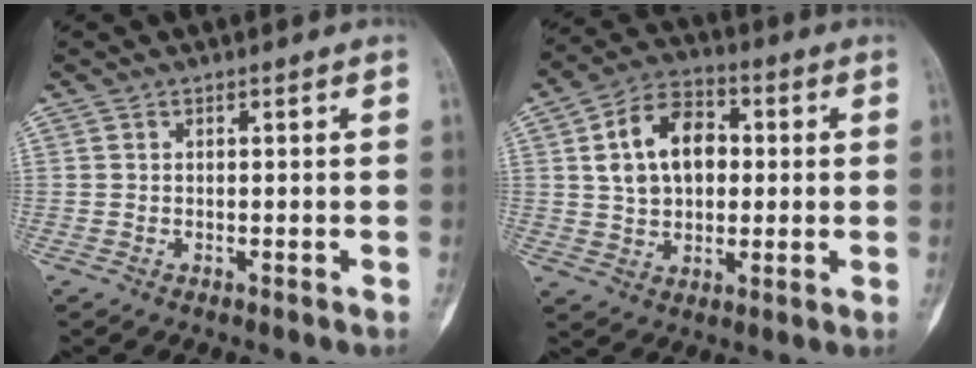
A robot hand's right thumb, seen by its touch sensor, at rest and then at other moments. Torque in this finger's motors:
{"motor_torque": [-1.00, 1.58, 1.07, 0.11, 0.04]}